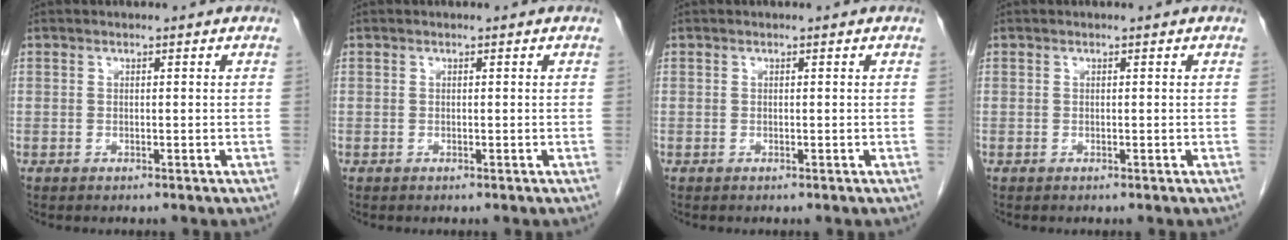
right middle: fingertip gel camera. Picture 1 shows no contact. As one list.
[{"total": 0.0}, {"total": 0.0}, {"total": 0.0}]